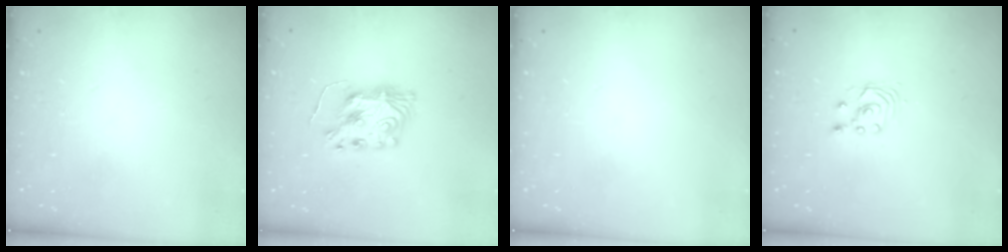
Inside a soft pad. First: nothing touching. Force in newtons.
{"total": 8.6, "press": 8.6, "slide": 0.5}
{"total": 0.0}
{"total": 2.5, "press": 2.5, "slide": 0.2}